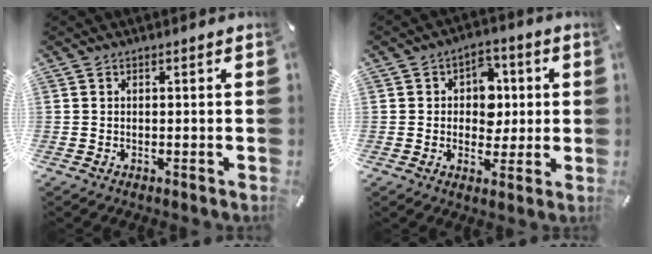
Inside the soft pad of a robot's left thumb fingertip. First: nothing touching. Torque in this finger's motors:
{"motor_torque": [0.63, 1.41, 0.40, -0.47, 0.12]}